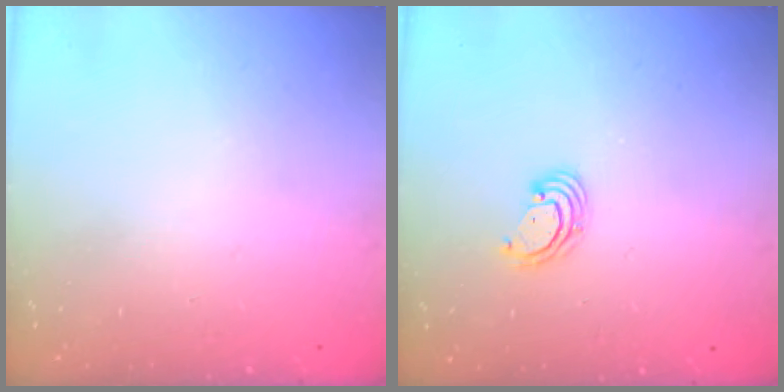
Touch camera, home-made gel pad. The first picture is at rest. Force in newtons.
{"total": 2.6, "press": 2.6, "slide": 0.2}